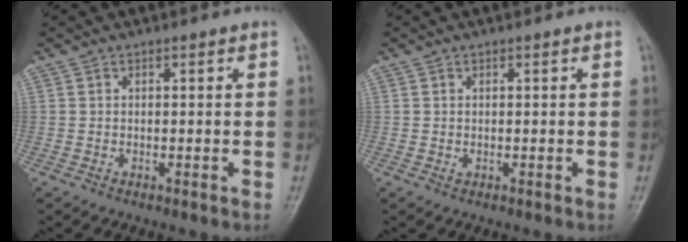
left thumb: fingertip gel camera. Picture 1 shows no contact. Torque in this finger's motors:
{"motor_torque": [-0.06, 0.03, 0.08, -0.05, -0.01]}